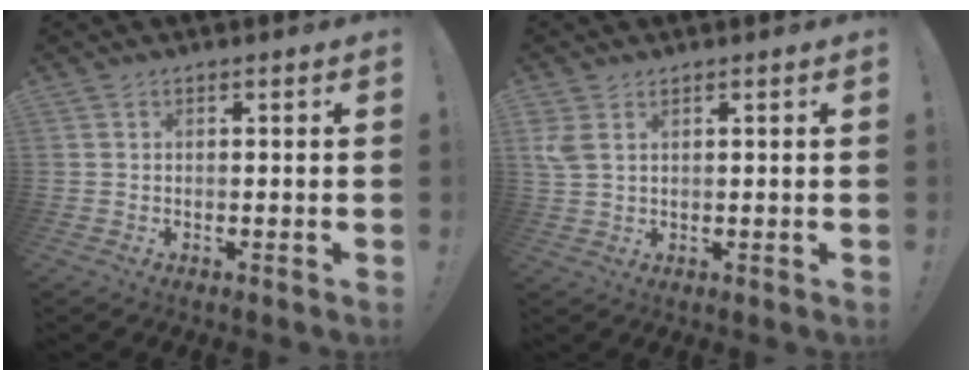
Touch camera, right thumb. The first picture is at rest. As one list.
[{"total": 3.7, "force": [1.9, 2.0, 2.5], "torque": [-0.050, -0.002, 0.039]}]